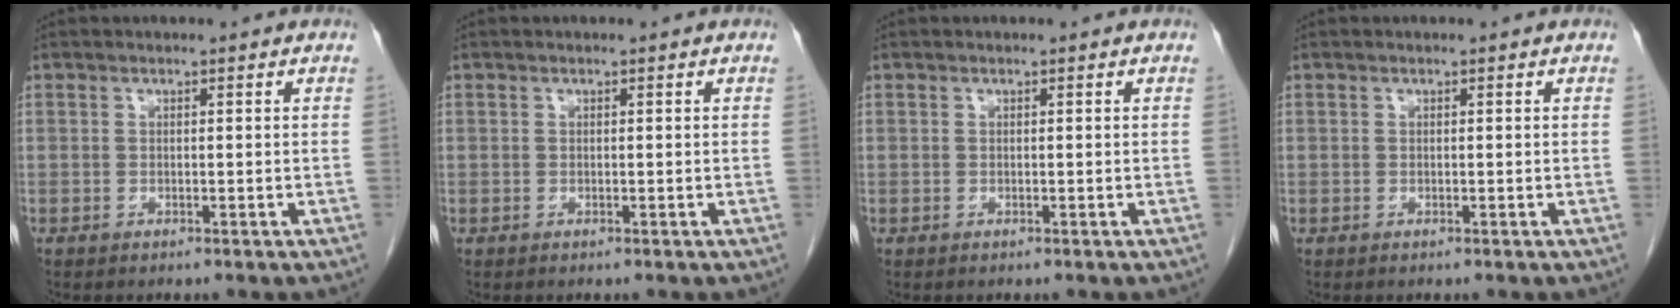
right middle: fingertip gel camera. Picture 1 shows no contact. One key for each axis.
{"total": 0.0}
{"total": 0.0}
{"total": 0.0}